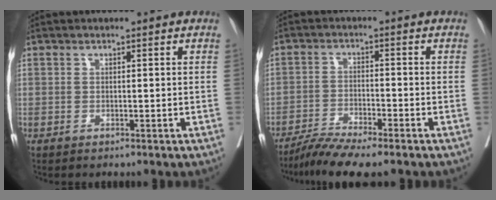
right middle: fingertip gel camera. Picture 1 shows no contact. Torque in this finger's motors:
{"motor_torque": [0.47, -0.46, 0.10, 0.07]}